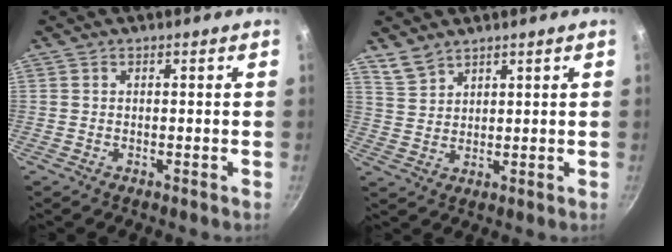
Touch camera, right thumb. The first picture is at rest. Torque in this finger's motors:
{"motor_torque": [-0.73, 0.47, -0.14, -0.25, 0.05]}